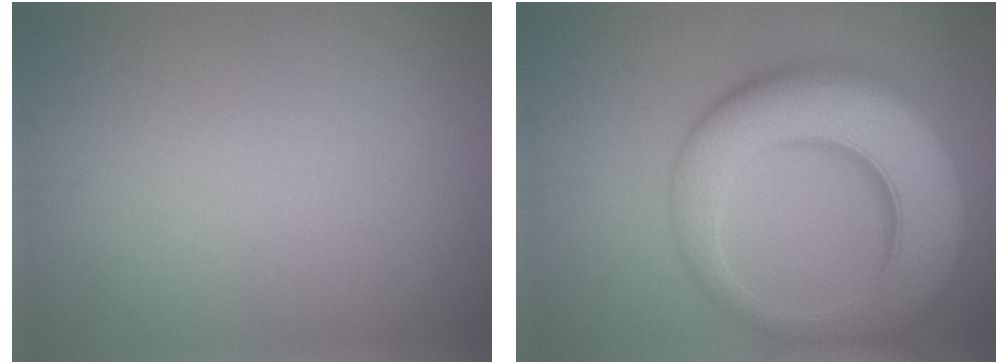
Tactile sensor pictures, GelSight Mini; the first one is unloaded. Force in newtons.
{"total": 11.2, "press": 11.1, "slide": 0.5}